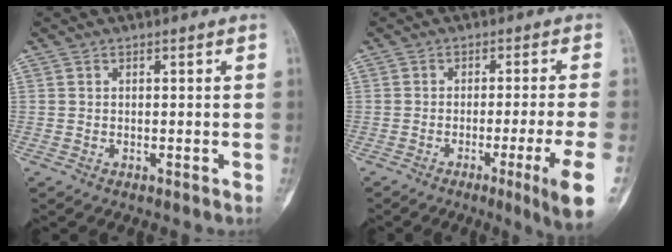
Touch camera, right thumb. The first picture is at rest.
{"total": 9.0, "force": [-3.7, -0.5, 8.2], "torque": [-0.127, -0.007, -0.054]}